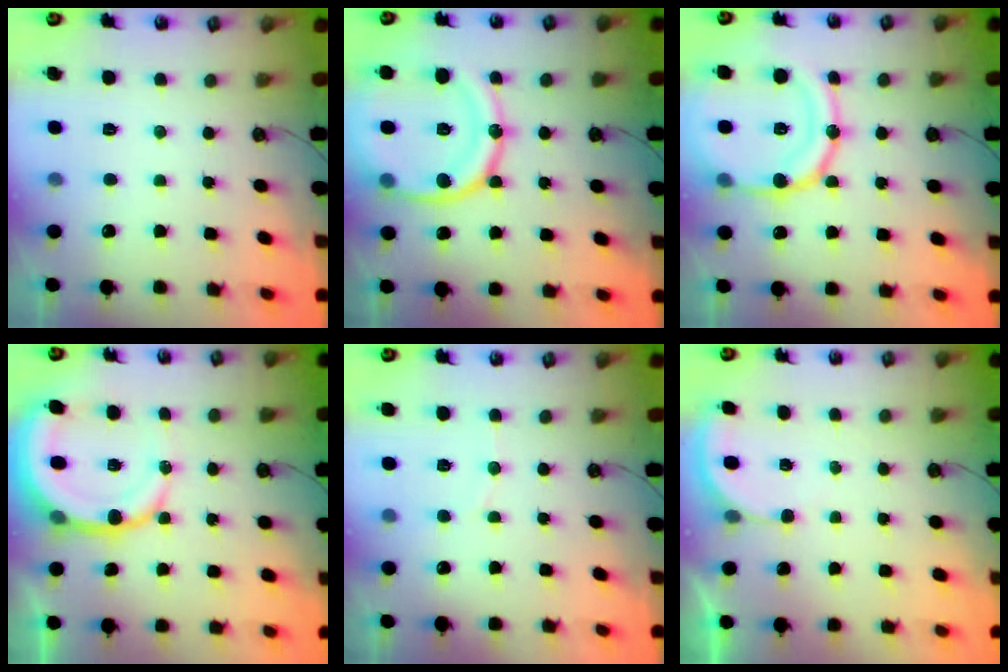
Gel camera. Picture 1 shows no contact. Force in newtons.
{"total": 20.2, "press": 20.1, "slide": 2.4}
{"total": 19.7, "press": 19.4, "slide": 3.5}
{"total": 12.2, "press": 12.0, "slide": 2.4}
{"total": 3.8, "press": 3.4, "slide": 1.7}
{"total": 2.3, "press": 2.3, "slide": 0.2}